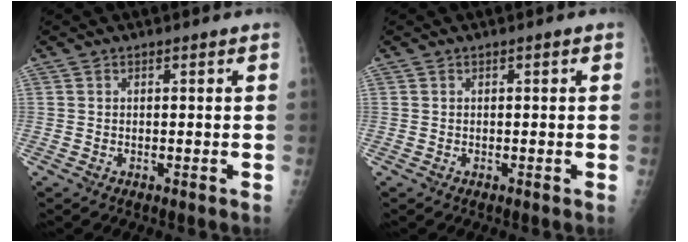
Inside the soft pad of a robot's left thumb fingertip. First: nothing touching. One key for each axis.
{"total": 0.0}